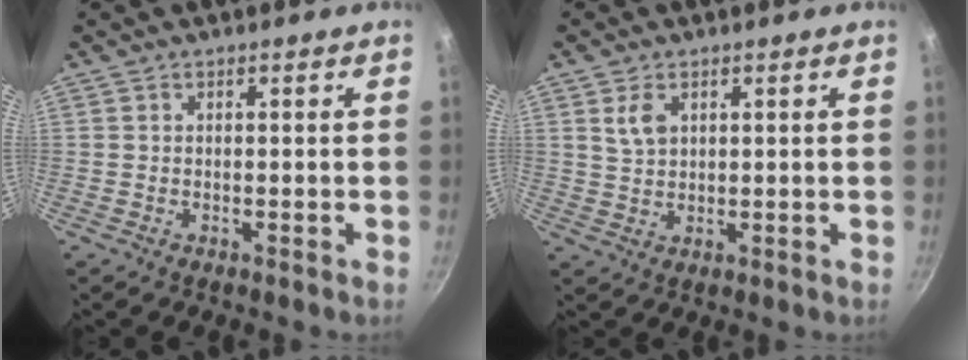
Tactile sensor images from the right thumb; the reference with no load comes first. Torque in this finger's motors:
{"motor_torque": [-0.60, 0.47, -0.20, 0.10, 0.00]}